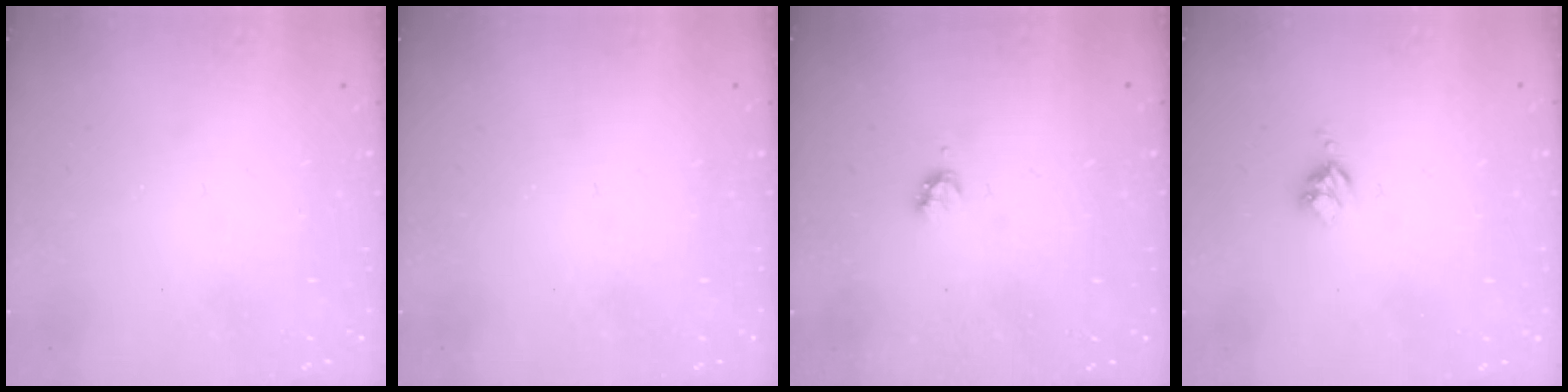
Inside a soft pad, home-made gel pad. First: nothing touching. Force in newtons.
{"total": 0.0}
{"total": 3.2, "press": 3.2, "slide": 0.4}
{"total": 3.4, "press": 3.4, "slide": 0.4}